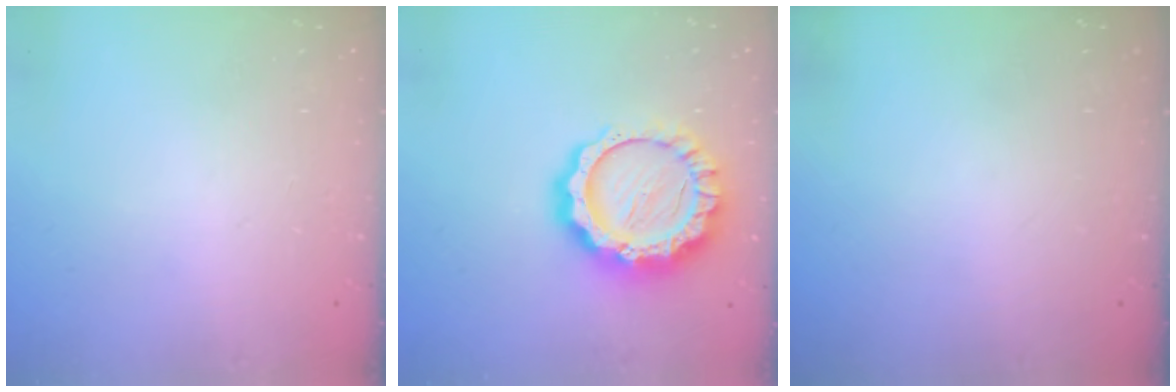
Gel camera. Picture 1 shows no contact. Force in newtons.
{"total": 15.3, "press": 15.3, "slide": 1.1}
{"total": 0.0}